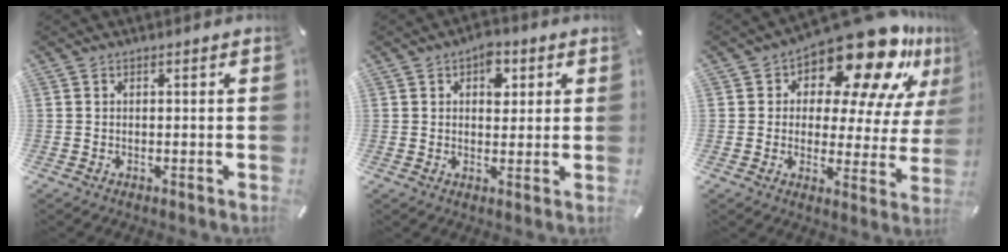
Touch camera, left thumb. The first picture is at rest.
{"total": 5.2, "force": [1.9, 3.5, 3.3], "torque": [-0.023, -0.011, 0.023]}
{"total": 19.8, "force": [13.8, 7.8, 12.0], "torque": [-0.169, -0.109, 0.229]}